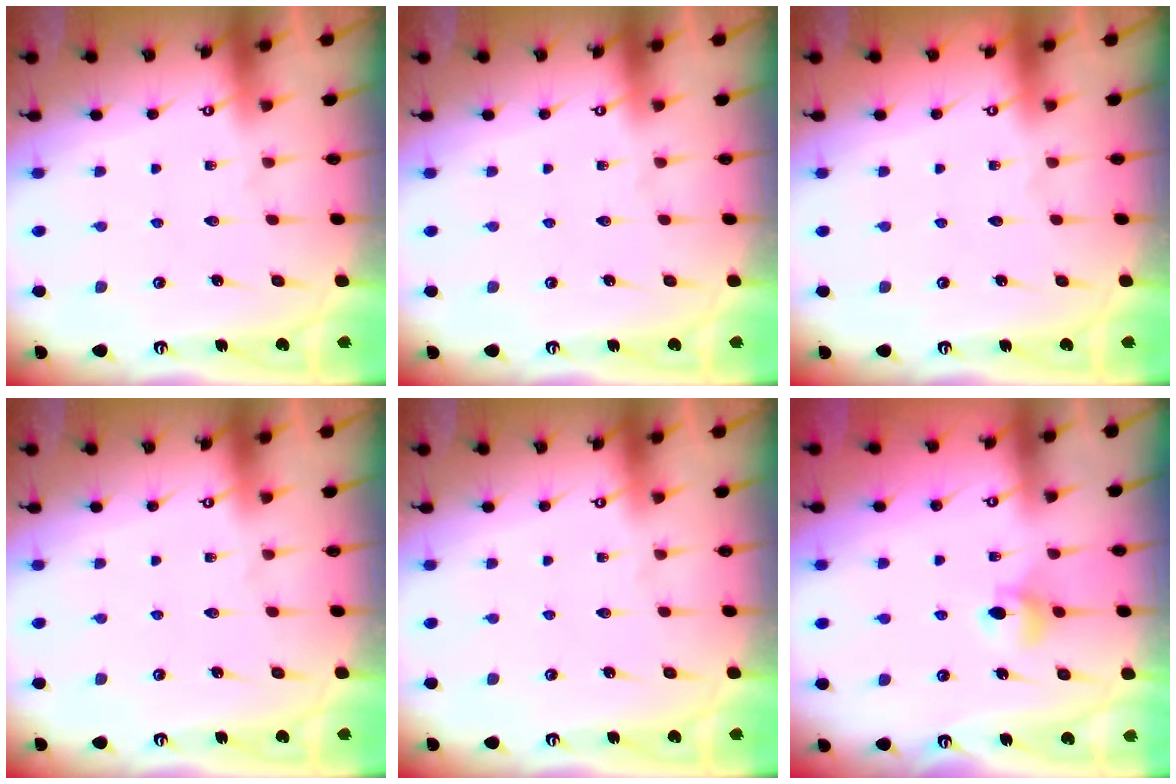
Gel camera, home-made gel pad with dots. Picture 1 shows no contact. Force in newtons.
{"total": 0.0}
{"total": 0.0}
{"total": 0.0}
{"total": 0.0}
{"total": 5.9, "press": 5.8, "slide": 0.6}